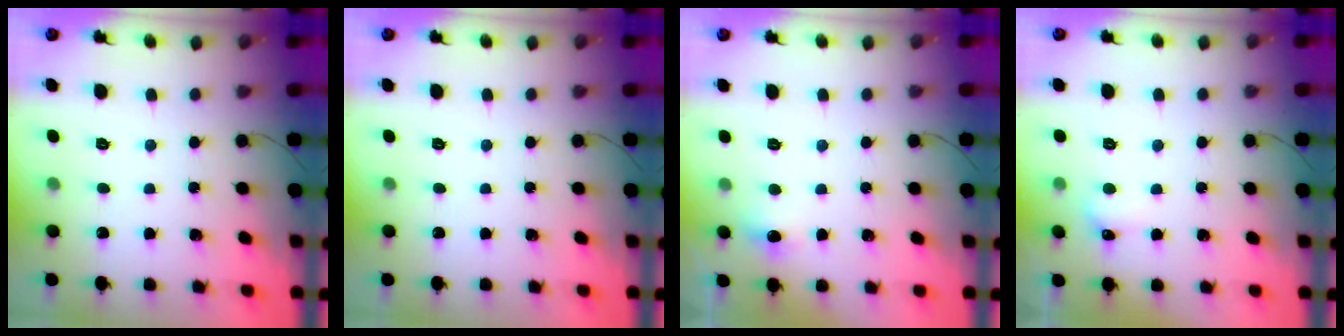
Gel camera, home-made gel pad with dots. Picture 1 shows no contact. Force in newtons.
{"total": 0.0}
{"total": 5.8, "press": 4.8, "slide": 3.1}
{"total": 3.9, "press": 3.7, "slide": 1.1}